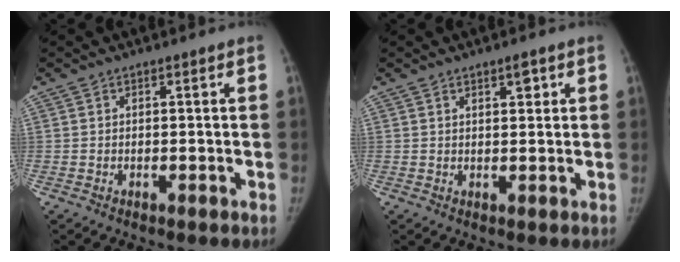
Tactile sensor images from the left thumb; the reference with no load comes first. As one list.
[{"total": 2.2, "force": [1.3, 0.8, 1.7], "torque": [-0.019, -0.006, 0.020]}]